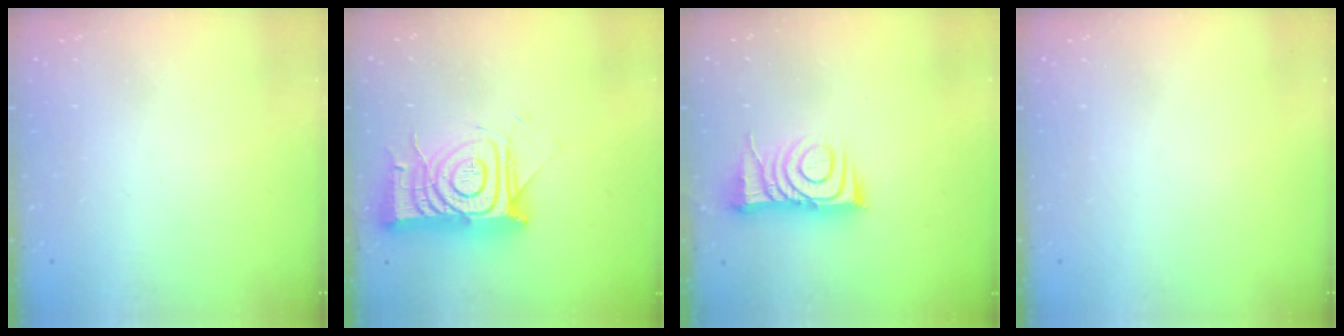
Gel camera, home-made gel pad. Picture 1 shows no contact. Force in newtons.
{"total": 16.3, "press": 16.3, "slide": 1.5}
{"total": 9.7, "press": 9.7, "slide": 0.9}
{"total": 0.0}